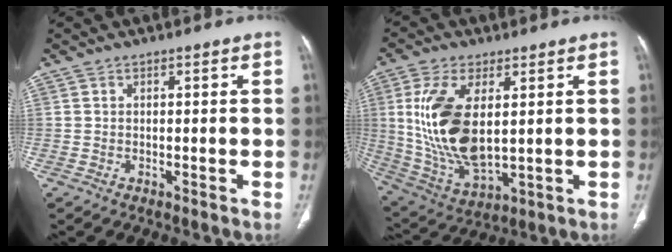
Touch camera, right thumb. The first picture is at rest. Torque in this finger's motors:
{"motor_torque": [1.40, 3.61, 1.90, 0.68, 0.60]}